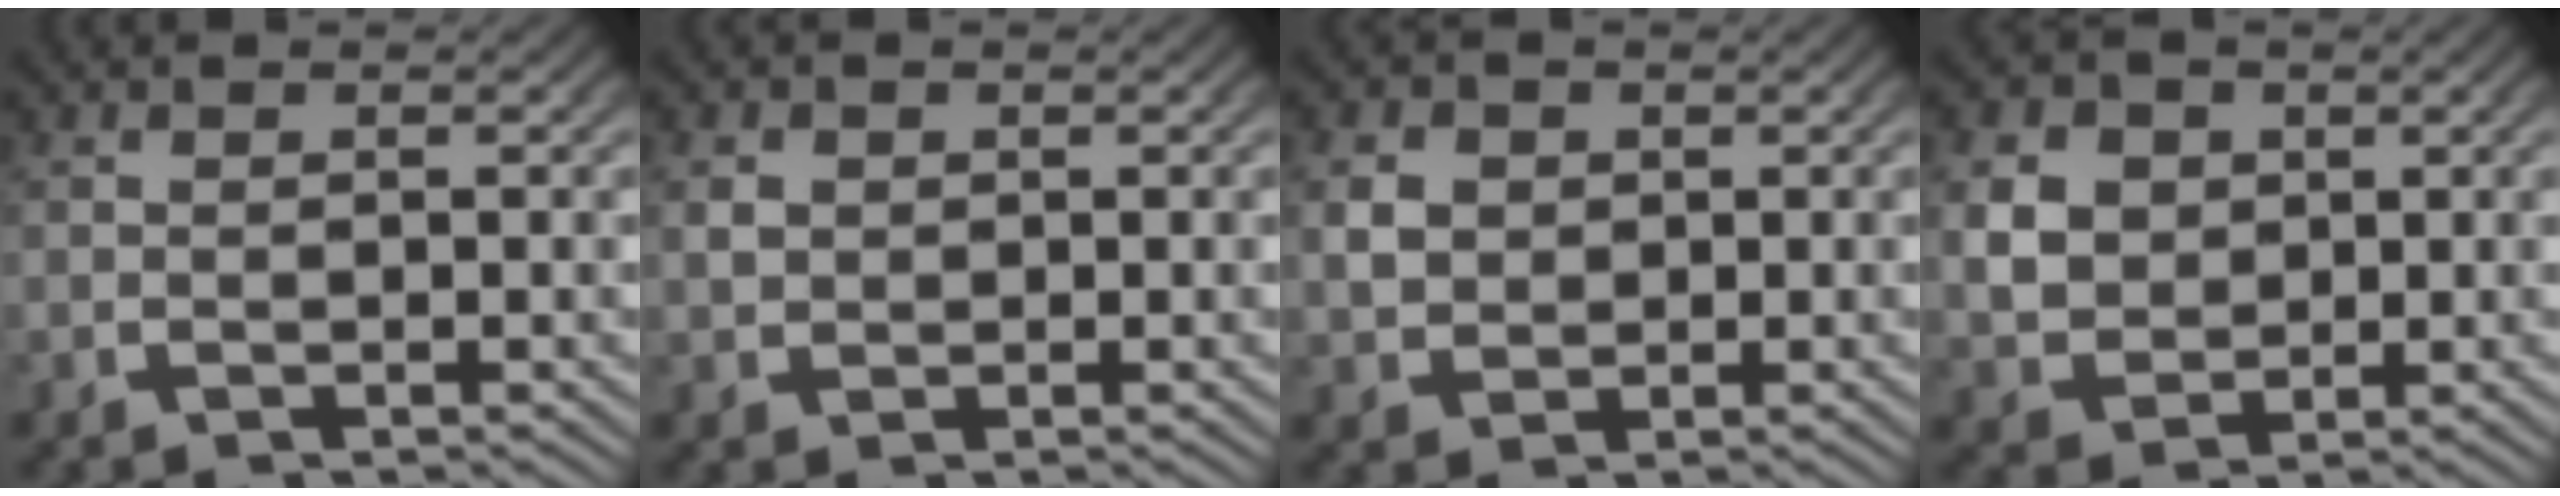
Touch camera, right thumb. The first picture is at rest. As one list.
[{"total": 1.3, "force": [0.2, 1.2, 0.3], "torque": [-0.007, 0.003, 0.006]}, {"total": 2.6, "force": [0.2, 2.4, 1.0], "torque": [-0.022, -0.001, 0.009]}, {"total": 5.1, "force": [0.3, 4.4, 2.4], "torque": [-0.060, -0.020, 0.017]}]